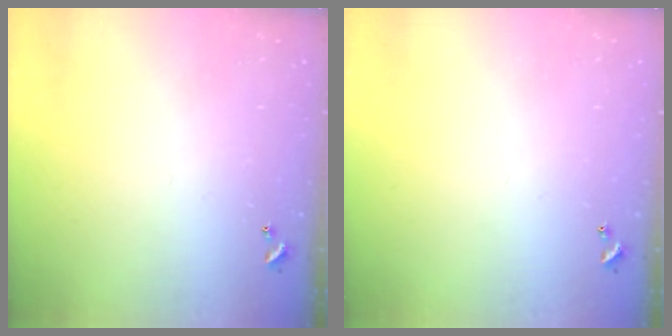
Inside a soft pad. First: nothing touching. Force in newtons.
{"total": 0.0}